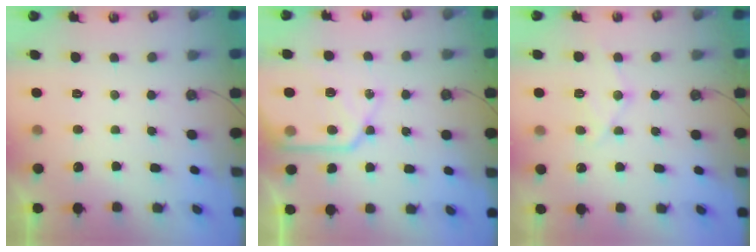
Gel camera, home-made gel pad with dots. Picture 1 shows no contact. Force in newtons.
{"total": 13.9, "press": 13.8, "slide": 1.4}
{"total": 12.2, "press": 12.1, "slide": 1.1}